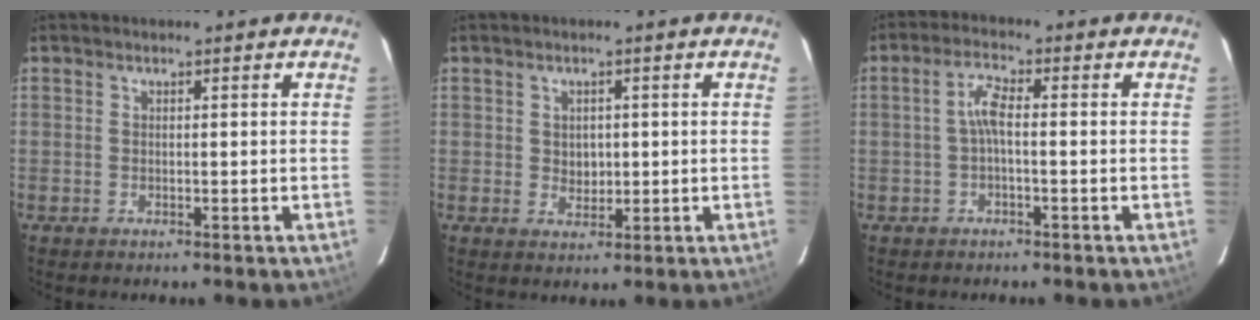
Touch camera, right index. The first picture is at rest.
{"total": 2.9, "force": [0.2, 2.5, 1.4], "torque": [-0.021, 0.001, 0.006]}
{"total": 3.3, "force": [-0.6, 0.8, 3.2], "torque": [-0.067, 0.010, -0.013]}